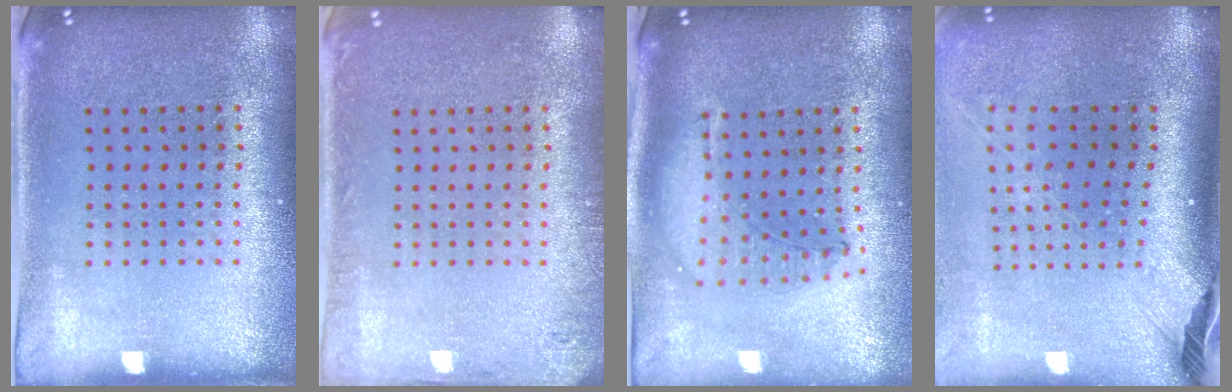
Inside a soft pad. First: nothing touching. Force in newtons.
{"total": 1.4, "press": 1.4, "slide": 0.1}
{"total": 1.3, "press": 1.2, "slide": 0.4}
{"total": 2.7, "press": 2.0, "slide": 1.8}